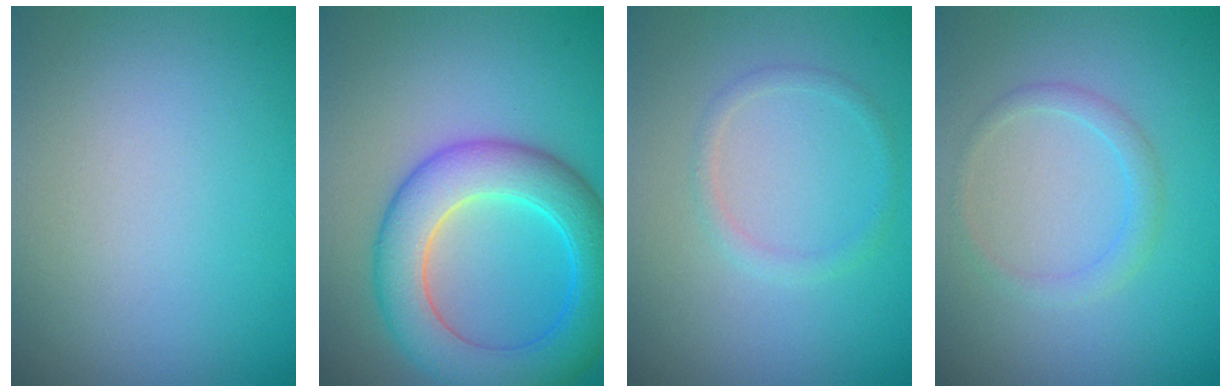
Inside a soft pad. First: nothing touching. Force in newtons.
{"total": 7.7, "press": 7.7, "slide": 0.1}
{"total": 1.3, "press": 1.2, "slide": 0.0}
{"total": 1.6, "press": 1.6, "slide": 0.1}